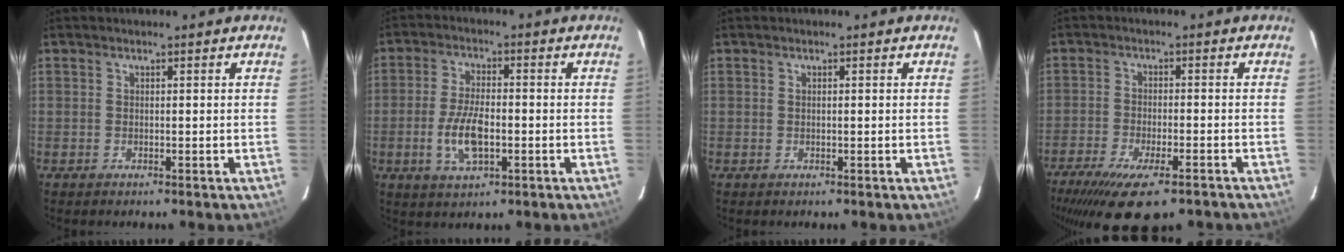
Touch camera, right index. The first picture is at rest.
{"total": 8.3, "force": [-2.1, 3.7, 7.1], "torque": [-0.147, -0.005, -0.038]}
{"total": 0.0}
{"total": 16.4, "force": [-11.9, 4.5, 10.3], "torque": [-0.212, -0.061, -0.188]}